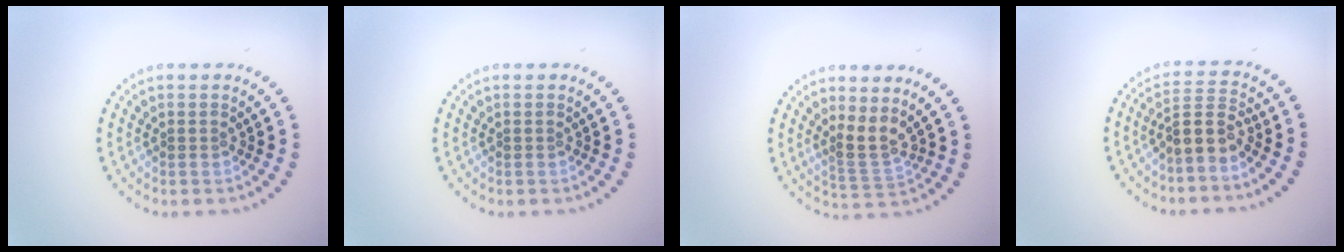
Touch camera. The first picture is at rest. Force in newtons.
{"total": 0.0}
{"total": 2.7, "press": 1.9, "slide": 1.8}
{"total": 2.9, "press": 2.3, "slide": 1.8}